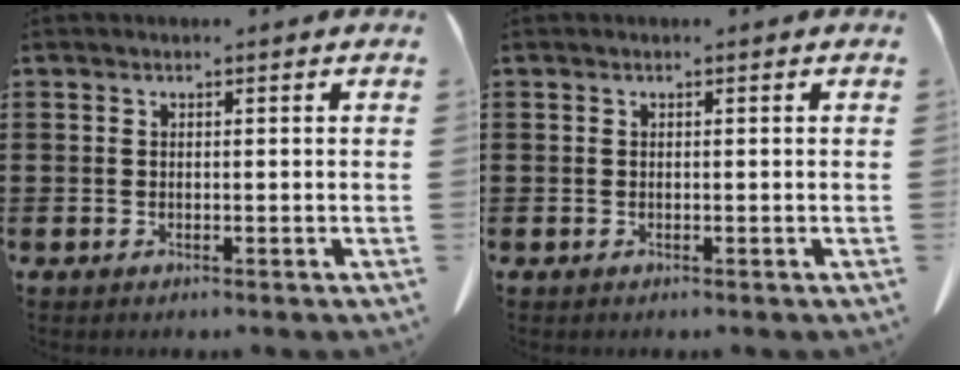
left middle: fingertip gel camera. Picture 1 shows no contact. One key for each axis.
{"total": 0.0}